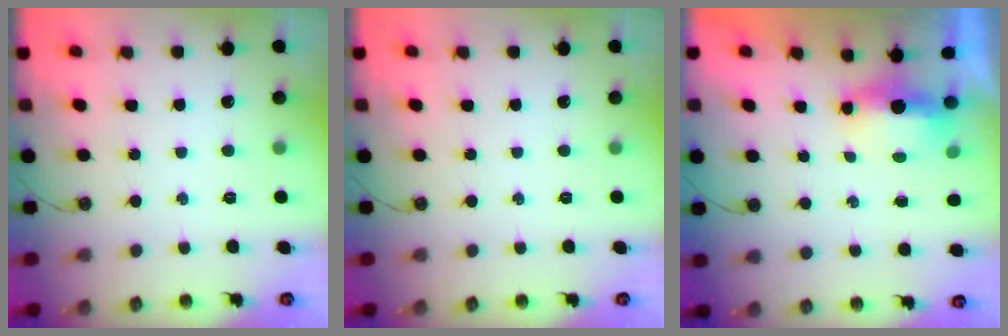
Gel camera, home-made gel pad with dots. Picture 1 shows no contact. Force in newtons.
{"total": 0.0}
{"total": 5.0, "press": 4.9, "slide": 1.3}